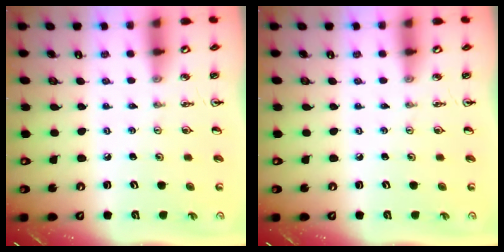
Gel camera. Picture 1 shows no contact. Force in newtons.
{"total": 0.0}